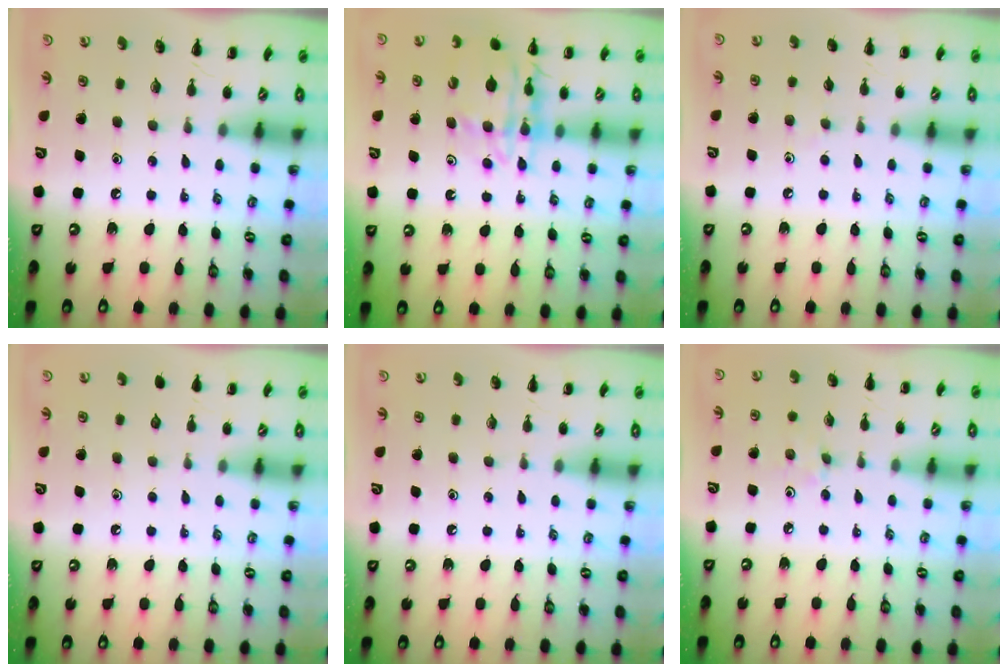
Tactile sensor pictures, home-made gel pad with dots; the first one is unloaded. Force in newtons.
{"total": 14.1, "press": 13.8, "slide": 2.8}
{"total": 3.5, "press": 3.3, "slide": 1.2}
{"total": 0.0}
{"total": 0.0}
{"total": 1.9, "press": 1.8, "slide": 0.7}